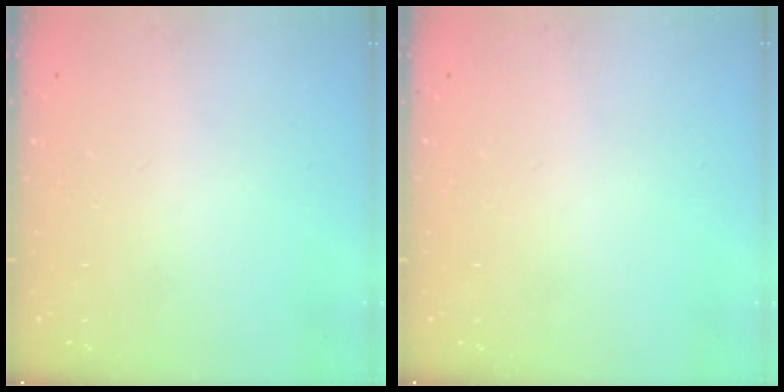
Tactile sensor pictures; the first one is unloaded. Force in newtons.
{"total": 0.0}